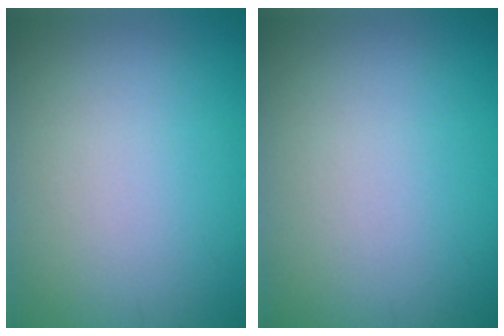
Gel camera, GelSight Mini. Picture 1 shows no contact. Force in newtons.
{"total": 0.0}